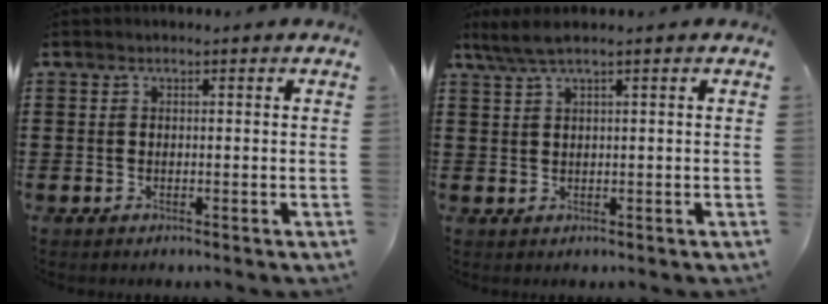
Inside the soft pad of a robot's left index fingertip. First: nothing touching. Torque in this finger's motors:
{"motor_torque": [0.55, -0.26, 0.07, 0.02]}